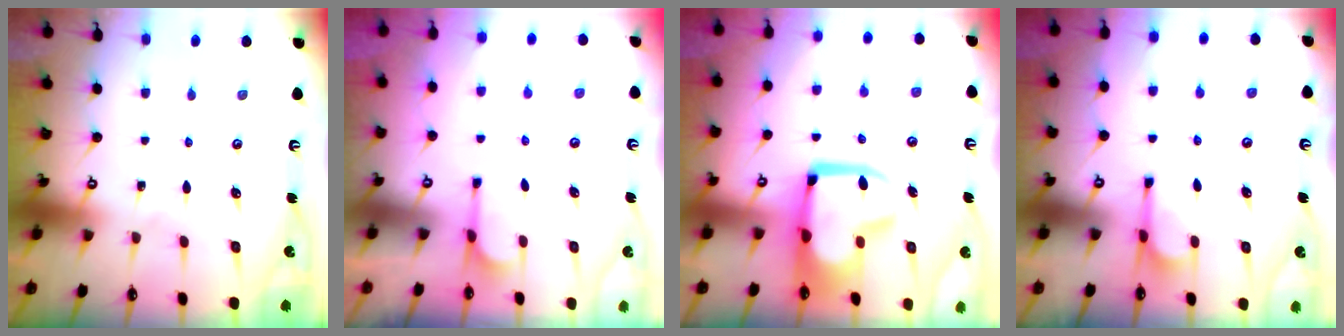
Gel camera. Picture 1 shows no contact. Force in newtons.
{"total": 3.8, "press": 3.6, "slide": 1.0}
{"total": 13.7, "press": 13.7, "slide": 1.1}
{"total": 4.5, "press": 4.5, "slide": 0.7}